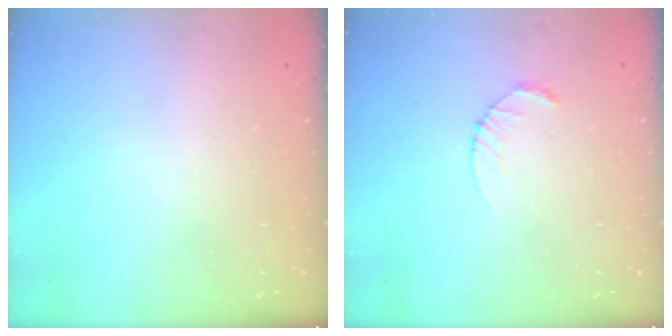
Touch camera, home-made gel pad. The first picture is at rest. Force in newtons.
{"total": 2.6, "press": 2.6, "slide": 0.4}